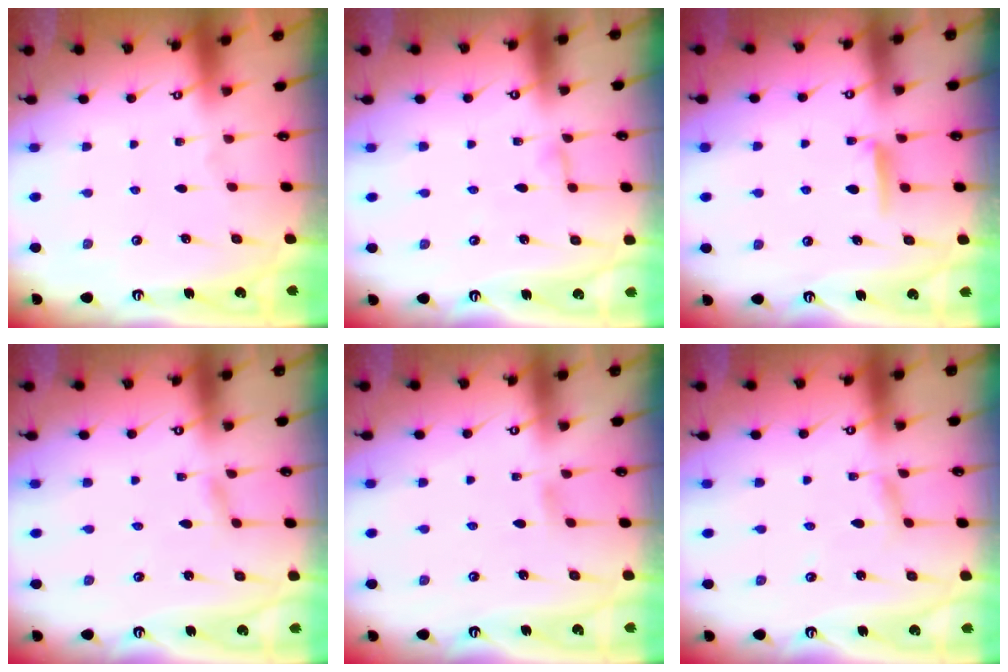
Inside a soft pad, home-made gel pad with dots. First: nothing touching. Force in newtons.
{"total": 2.5, "press": 2.5, "slide": 0.2}
{"total": 5.0, "press": 5.0, "slide": 0.7}
{"total": 1.6, "press": 1.6, "slide": 0.2}
{"total": 3.5, "press": 3.4, "slide": 0.6}
{"total": 2.6, "press": 2.6, "slide": 0.2}